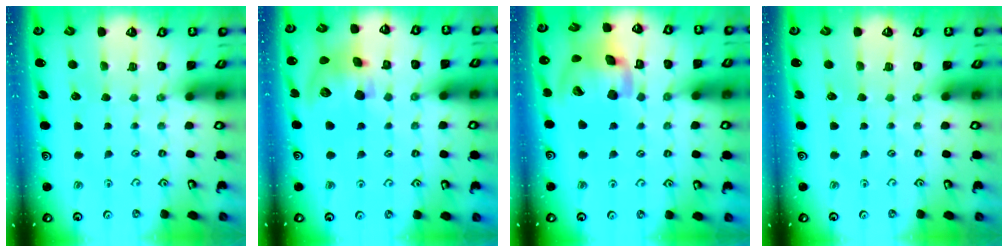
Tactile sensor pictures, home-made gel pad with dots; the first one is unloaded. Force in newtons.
{"total": 13.7, "press": 13.5, "slide": 2.0}
{"total": 19.2, "press": 19.0, "slide": 3.2}
{"total": 0.0}